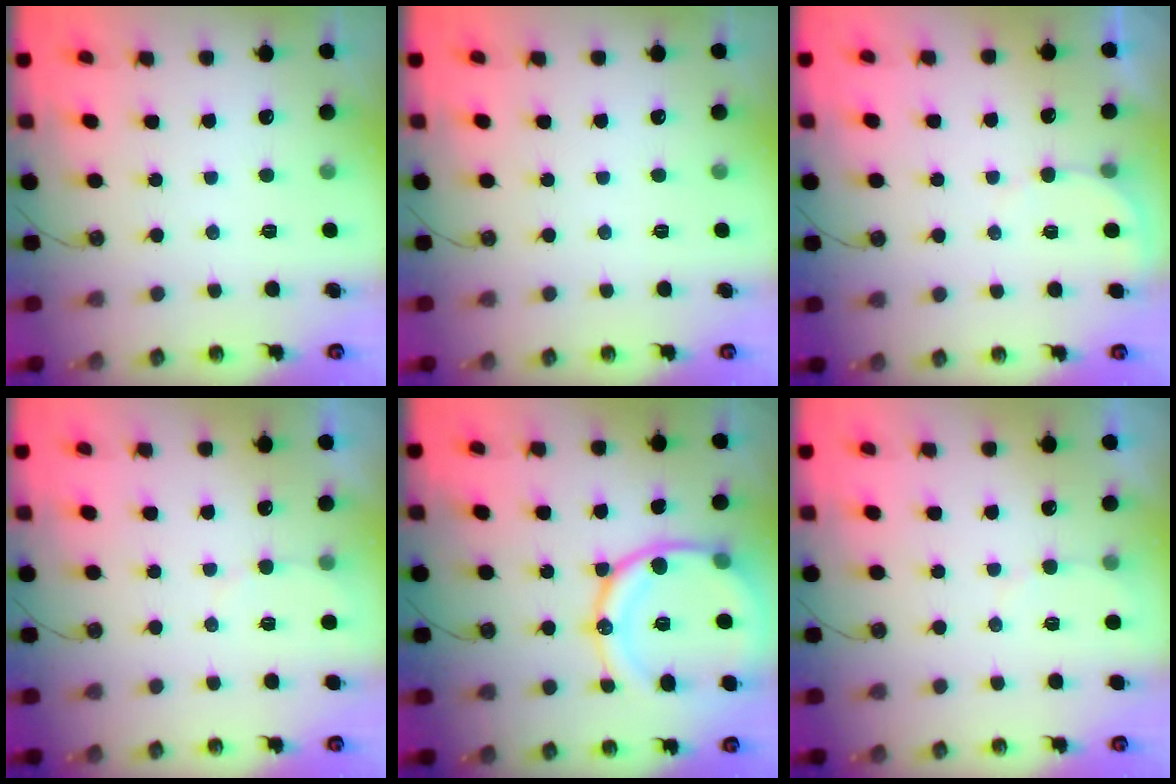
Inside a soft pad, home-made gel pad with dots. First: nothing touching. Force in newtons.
{"total": 0.0}
{"total": 2.8, "press": 2.8, "slide": 0.3}
{"total": 2.8, "press": 2.8, "slide": 0.3}
{"total": 18.6, "press": 18.5, "slide": 2.1}
{"total": 2.8, "press": 2.8, "slide": 0.3}